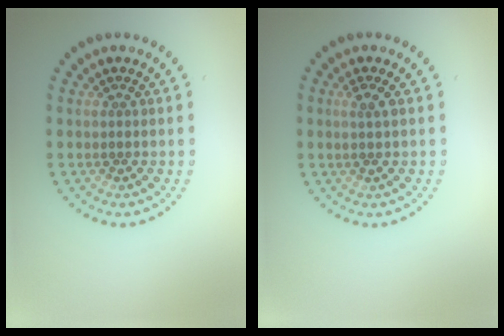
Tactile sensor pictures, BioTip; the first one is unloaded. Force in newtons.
{"total": 1.1, "press": 0.9, "slide": 0.5}